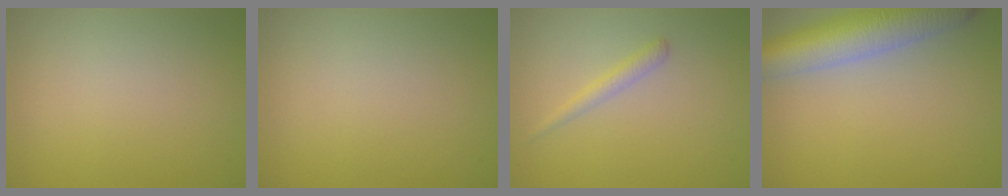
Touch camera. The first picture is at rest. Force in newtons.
{"total": 0.0}
{"total": 1.4, "press": 1.4, "slide": 0.0}
{"total": 8.4, "press": 8.4, "slide": 0.6}